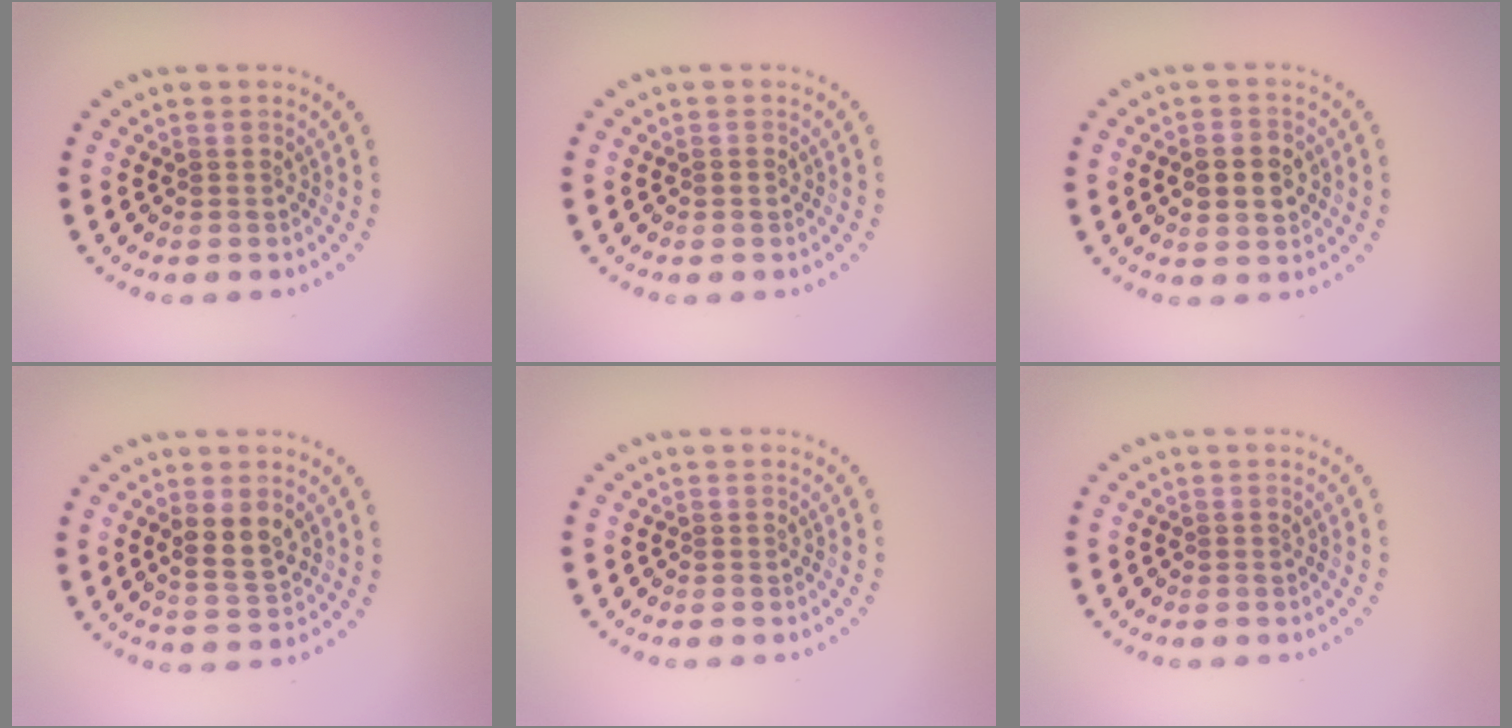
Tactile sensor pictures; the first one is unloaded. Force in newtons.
{"total": 0.7, "press": 0.7, "slide": 0.1}
{"total": 4.1, "press": 4.1, "slide": 0.1}
{"total": 3.1, "press": 3.1, "slide": 0.7}
{"total": 0.0}
{"total": 0.0}